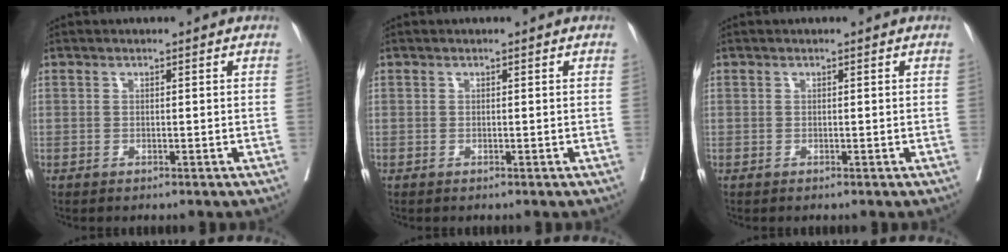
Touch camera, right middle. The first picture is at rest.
{"total": 0.0}
{"total": 0.0}